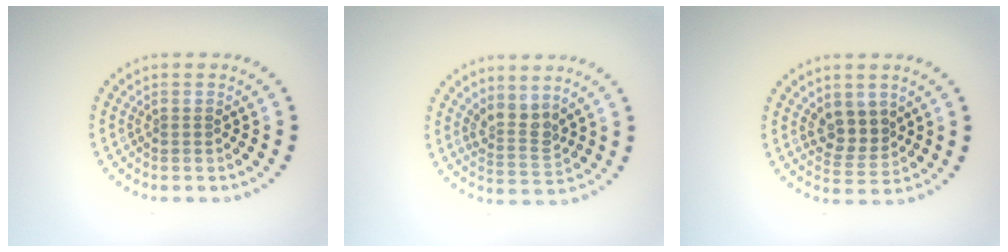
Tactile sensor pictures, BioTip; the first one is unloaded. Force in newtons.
{"total": 2.6, "press": 1.9, "slide": 1.7}
{"total": 2.9, "press": 2.5, "slide": 1.4}